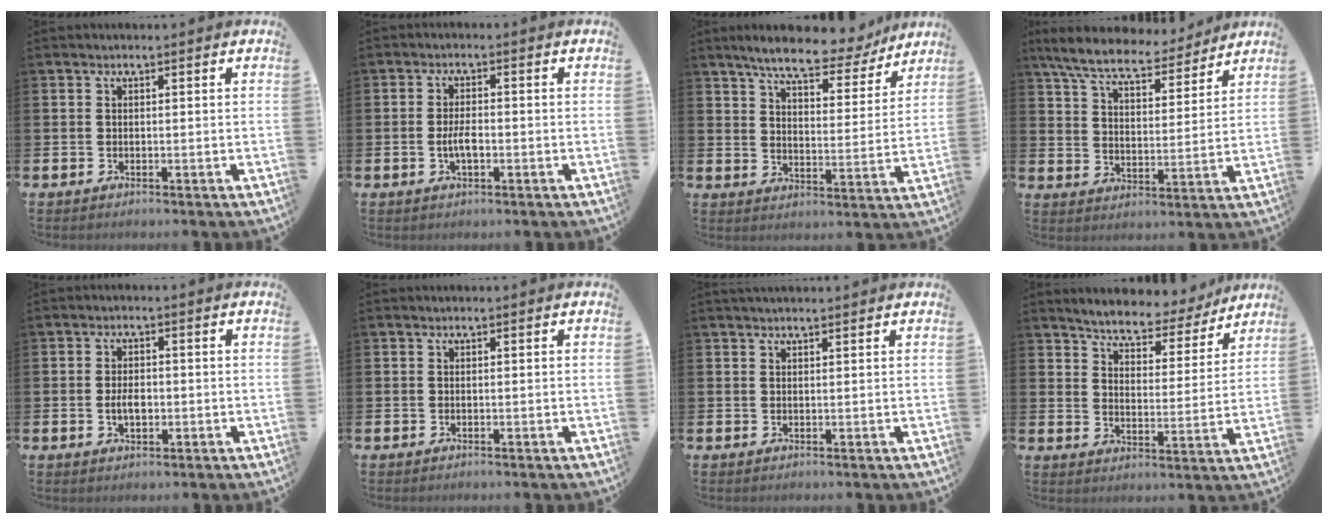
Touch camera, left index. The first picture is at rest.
{"total": 3.0, "force": [-0.7, 1.3, 2.7], "torque": [-0.044, 0.001, -0.014]}
{"total": 8.5, "force": [7.7, 1.8, 3.3], "torque": [-0.077, -0.041, 0.132]}
{"total": 8.3, "force": [7.7, 1.5, 2.8], "torque": [-0.088, -0.043, 0.136]}
{"total": 3.0, "force": [-0.3, 1.8, 2.3], "torque": [-0.031, -0.001, -0.009]}
{"total": 0.0}
{"total": 1.2, "force": [1.1, 0.0, 0.3], "torque": [0.007, -0.005, 0.018]}
{"total": 5.7, "force": [5.5, 1.3, 0.9], "torque": [-0.038, -0.044, 0.090]}